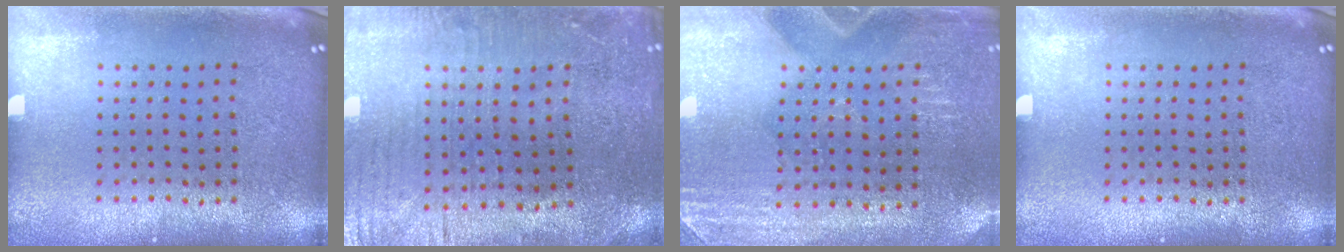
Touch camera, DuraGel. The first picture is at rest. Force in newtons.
{"total": 0.9, "press": 0.7, "slide": 0.6}
{"total": 3.0, "press": 2.8, "slide": 1.0}
{"total": 0.0}